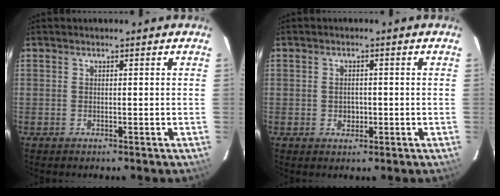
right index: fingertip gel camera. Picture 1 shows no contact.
{"total": 2.4, "force": [-0.3, 2.0, 1.3], "torque": [-0.021, 0.003, -0.001]}